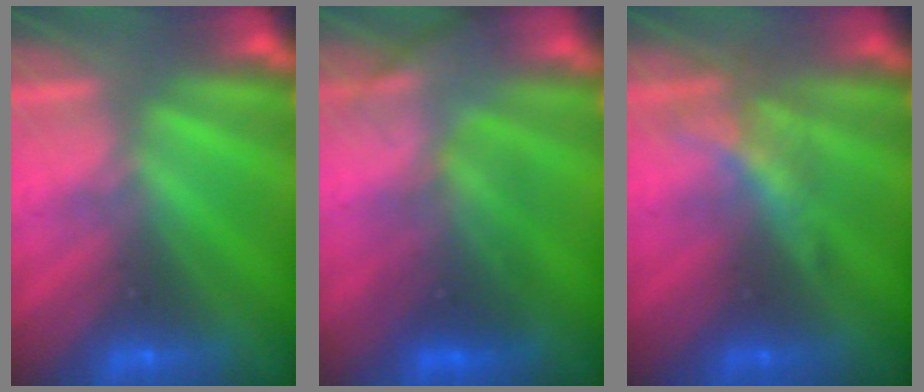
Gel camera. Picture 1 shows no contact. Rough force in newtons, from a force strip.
{"total": 2.6}
{"total": 2.1}